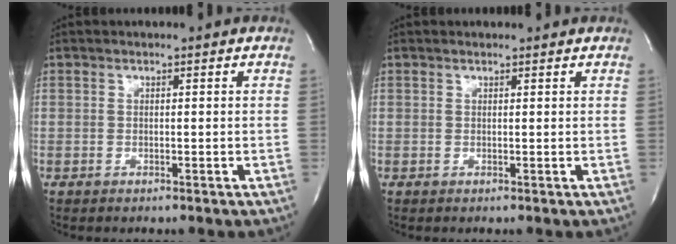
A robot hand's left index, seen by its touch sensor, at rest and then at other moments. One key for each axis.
{"total": 0.7, "fx": 0.7, "fy": 0.2, "fz": 0.1, "tx": -0.011, "ty": 0.007, "tz": 0.012}